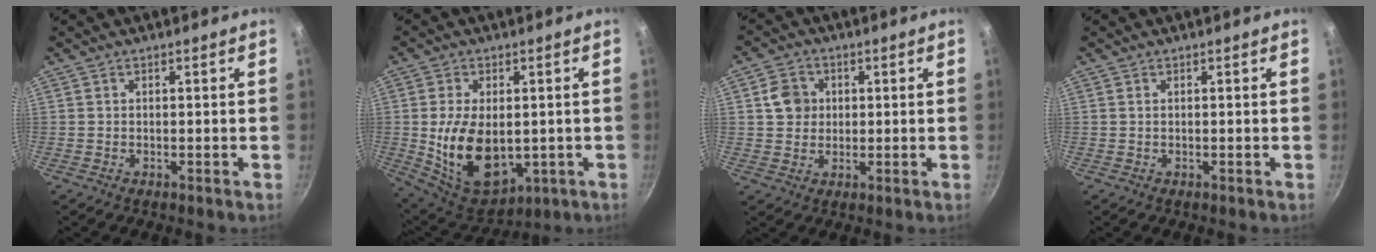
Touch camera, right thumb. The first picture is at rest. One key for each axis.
{"total": 15.5, "fx": -0.9, "fy": 9.7, "fz": 12.1, "tx": -0.193, "ty": -0.016, "tz": 0.009}
{"total": 5.7, "fx": 1.0, "fy": 5.2, "fz": 2.3, "tx": -0.014, "ty": 0.006, "tz": 0.012}
{"total": 0.0}